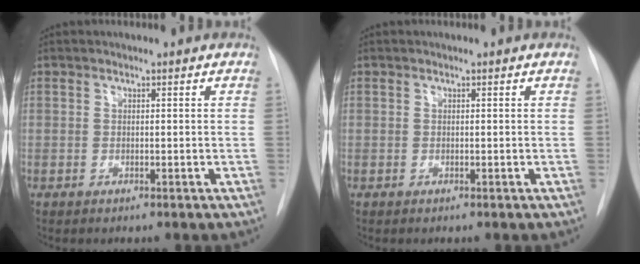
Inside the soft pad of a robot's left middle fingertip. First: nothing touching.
{"total": 0.0}